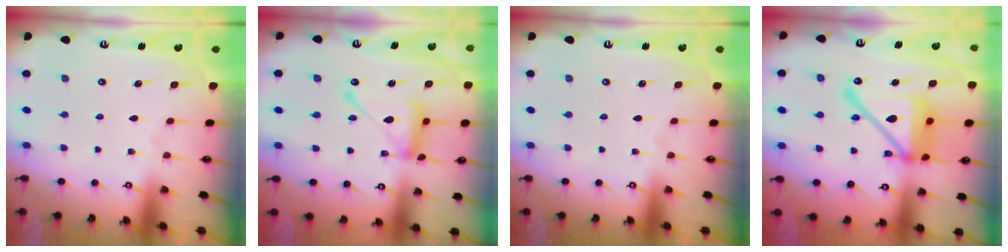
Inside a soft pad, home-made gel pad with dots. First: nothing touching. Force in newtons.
{"total": 15.6, "press": 15.5, "slide": 1.4}
{"total": 0.0}
{"total": 18.5, "press": 18.3, "slide": 2.7}